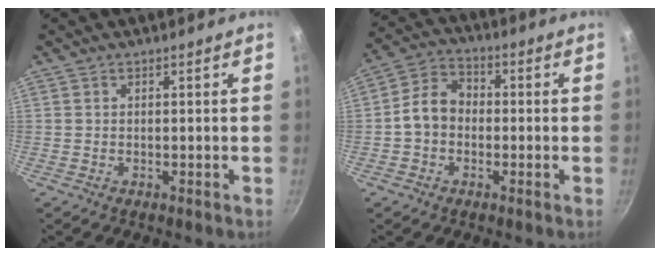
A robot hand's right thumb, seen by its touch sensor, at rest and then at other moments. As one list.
[{"total": 7.8, "force": [-0.9, 6.1, 4.7], "torque": [-0.060, 0.027, -0.034]}]